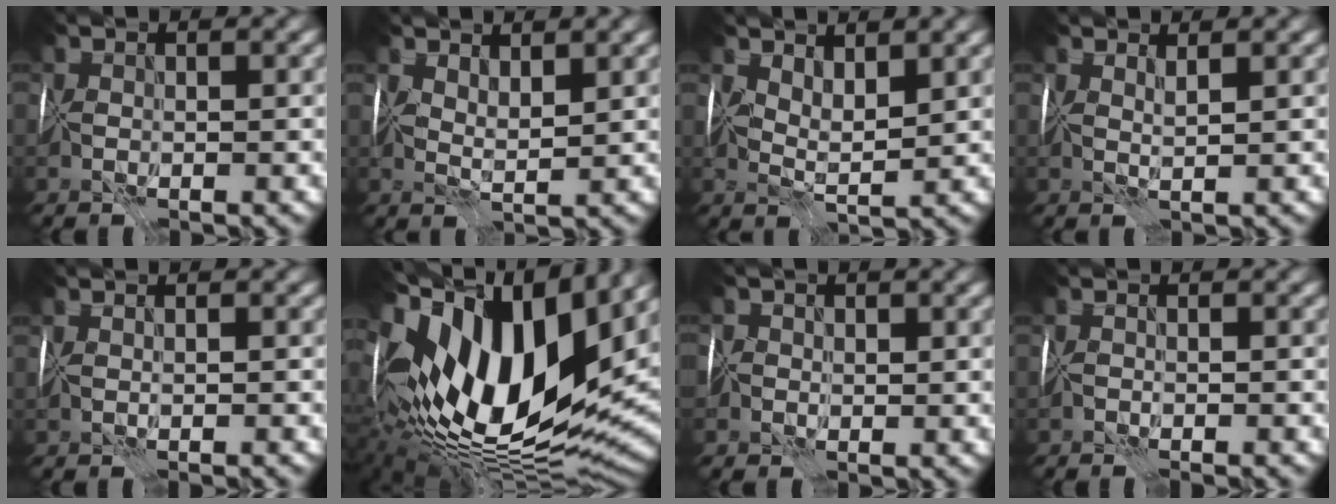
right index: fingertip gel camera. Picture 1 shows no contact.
{"total": 2.5, "force": [2.4, -0.1, 0.5], "torque": [-0.011, 0.005, 0.052]}
{"total": 3.0, "force": [2.8, 0.2, 1.0], "torque": [-0.016, 0.004, 0.057]}
{"total": 2.1, "force": [1.8, -1.1, -0.3], "torque": [0.004, 0.007, 0.040]}
{"total": 0.7, "force": [-0.1, -0.7, -0.1], "torque": [0.004, -0.002, 0.004]}
{"total": 17.5, "force": [5.5, 7.8, 14.7], "torque": [-0.275, 0.029, 0.090]}
{"total": 1.9, "force": [-0.4, 1.9, 0.2], "torque": [0.019, 0.014, -0.017]}
{"total": 1.4, "force": [-1.1, -0.9, -0.3], "torque": [0.005, 0.007, -0.016]}